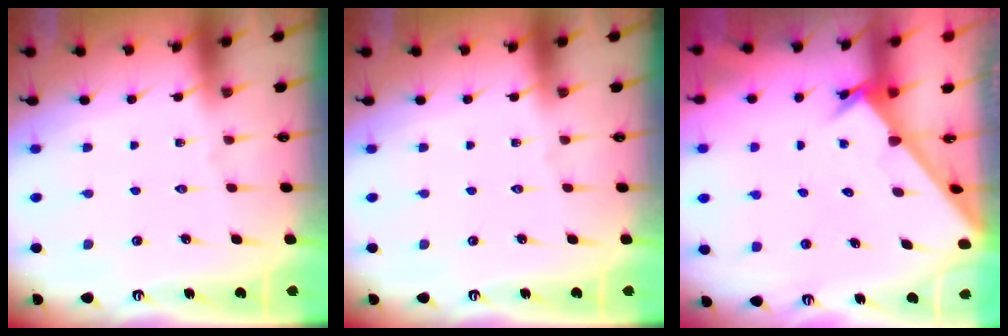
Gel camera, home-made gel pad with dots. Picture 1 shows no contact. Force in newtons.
{"total": 0.0}
{"total": 2.5, "press": 2.5, "slide": 0.2}